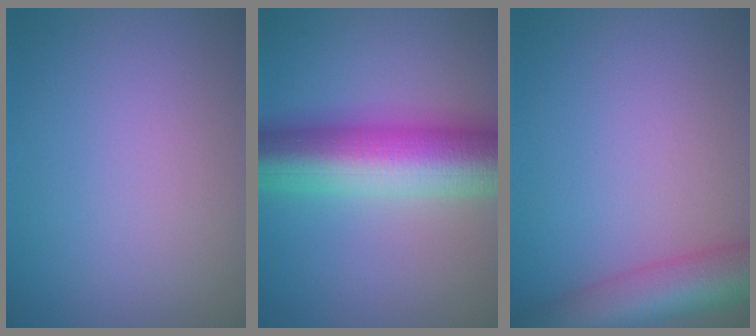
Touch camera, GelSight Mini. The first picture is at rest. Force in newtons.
{"total": 12.2, "press": 12.2, "slide": 0.1}
{"total": 7.8, "press": 7.8, "slide": 0.4}